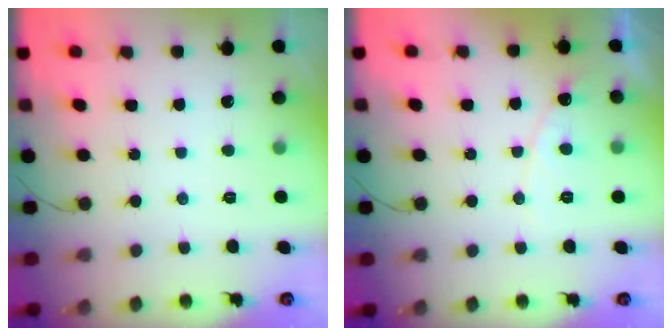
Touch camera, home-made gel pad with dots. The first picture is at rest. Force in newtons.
{"total": 7.0, "press": 7.0, "slide": 0.6}